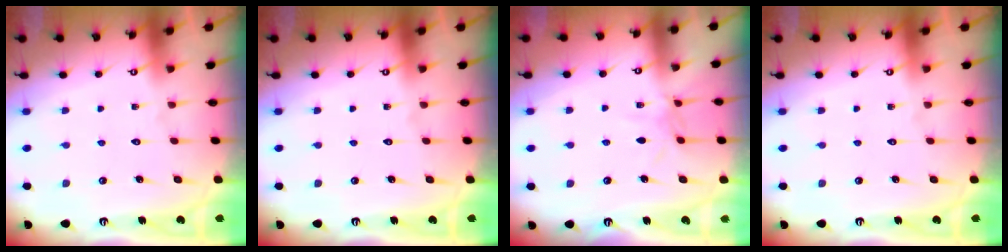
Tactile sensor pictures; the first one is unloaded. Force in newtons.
{"total": 0.0}
{"total": 5.0, "press": 5.0, "slide": 0.1}
{"total": 0.0}